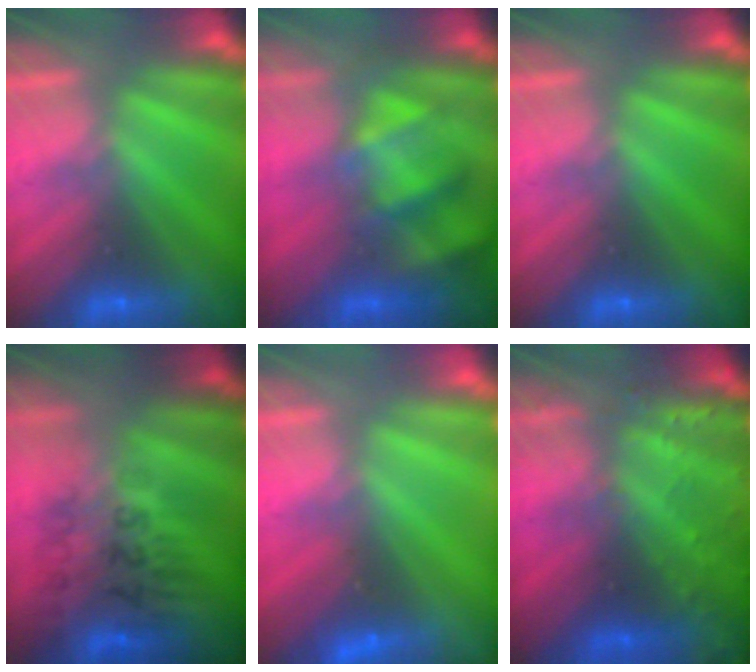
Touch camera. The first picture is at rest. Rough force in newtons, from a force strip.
{"total": 4.9}
{"total": 0.0}
{"total": 2.9}
{"total": 2.3}
{"total": 8.7}